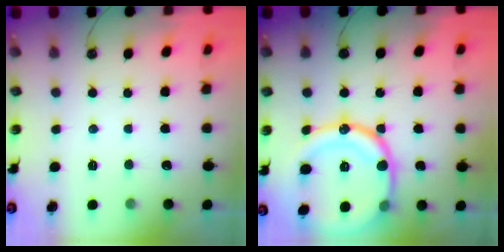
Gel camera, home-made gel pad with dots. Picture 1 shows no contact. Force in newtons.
{"total": 21.2, "press": 21.2, "slide": 1.4}